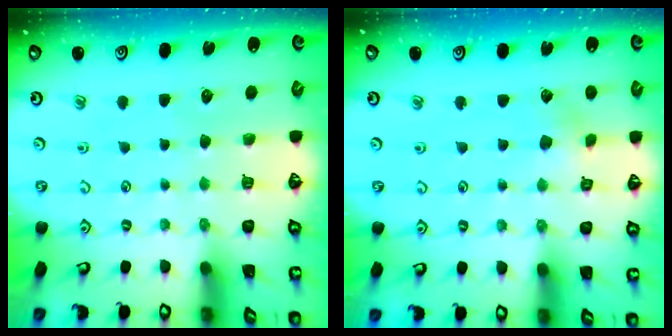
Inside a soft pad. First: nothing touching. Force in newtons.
{"total": 2.7, "press": 2.7, "slide": 0.7}